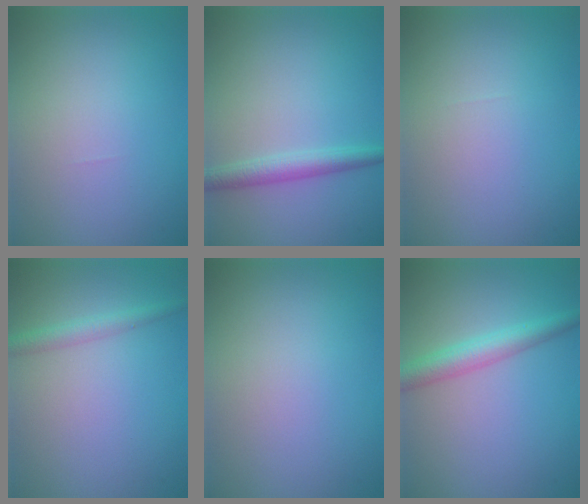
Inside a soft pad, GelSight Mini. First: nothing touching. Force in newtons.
{"total": 2.5, "press": 2.5, "slide": 0.1}
{"total": 0.0}
{"total": 2.0, "press": 2.0, "slide": 0.0}
{"total": 0.0}
{"total": 3.5, "press": 3.5, "slide": 0.0}